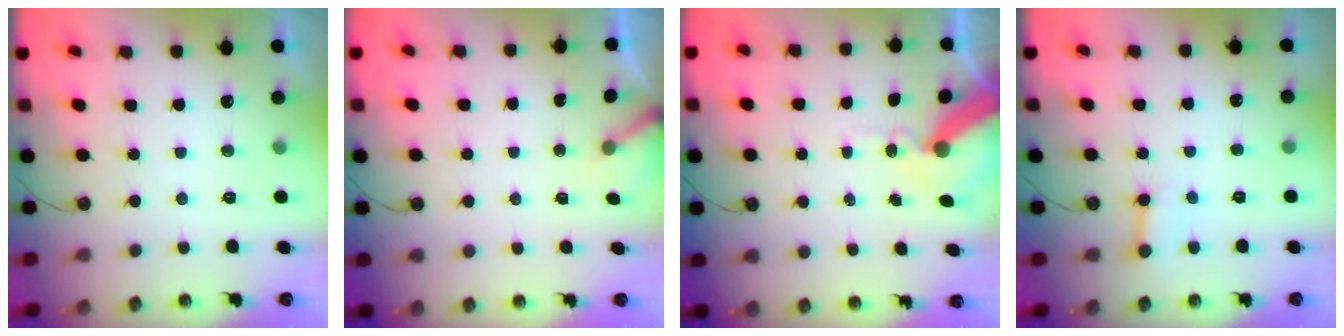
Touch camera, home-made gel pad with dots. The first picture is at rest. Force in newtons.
{"total": 2.3, "press": 2.3, "slide": 0.2}
{"total": 11.2, "press": 11.1, "slide": 1.4}
{"total": 5.0, "press": 5.0, "slide": 0.4}